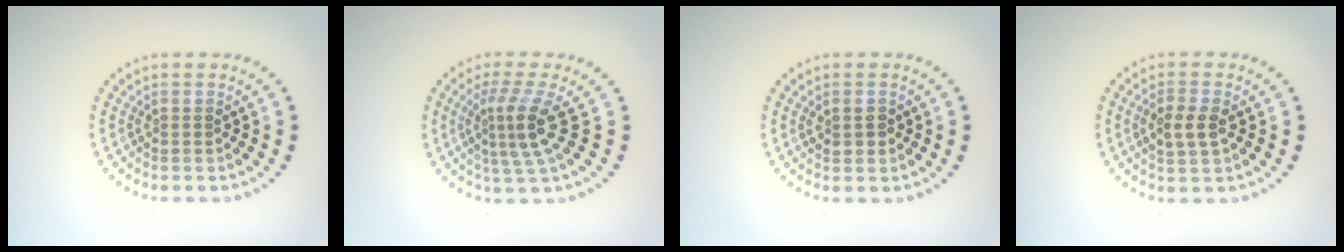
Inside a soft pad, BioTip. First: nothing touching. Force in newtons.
{"total": 3.7, "press": 2.7, "slide": 2.5}
{"total": 1.5, "press": 1.4, "slide": 0.4}
{"total": 2.6, "press": 2.6, "slide": 0.3}